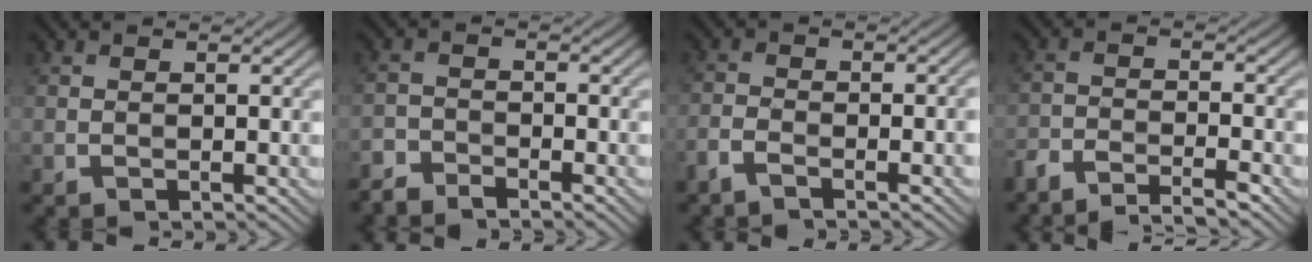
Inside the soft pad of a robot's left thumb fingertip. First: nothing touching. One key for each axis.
{"total": 3.3, "fx": -3.1, "fy": 0.7, "fz": 0.8, "tx": -0.015, "ty": -0.005, "tz": -0.069}
{"total": 4.4, "fx": -2.6, "fy": 1.0, "fz": 3.4, "tx": -0.066, "ty": -0.004, "tz": -0.061}
{"total": 5.8, "fx": -5.1, "fy": 0.9, "fz": 2.7, "tx": -0.049, "ty": -0.004, "tz": -0.096}